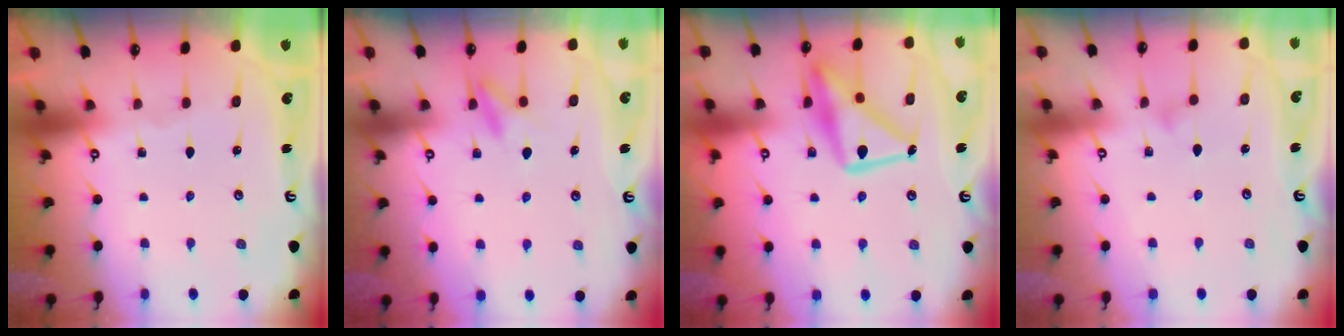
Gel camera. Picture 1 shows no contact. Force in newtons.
{"total": 8.6, "press": 8.5, "slide": 0.8}
{"total": 17.4, "press": 17.3, "slide": 1.7}
{"total": 7.5, "press": 7.5, "slide": 0.3}